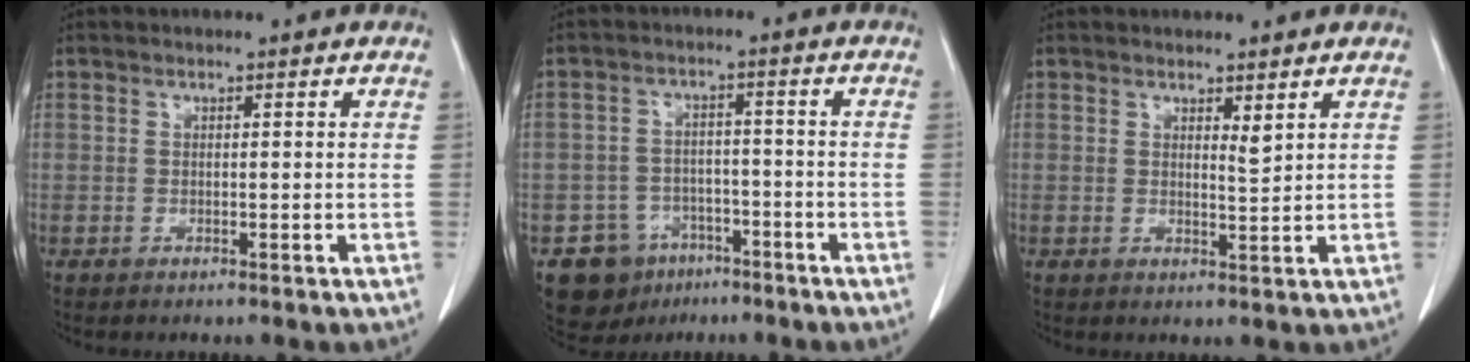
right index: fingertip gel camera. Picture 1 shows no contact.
{"total": 6.6, "force": [-3.9, 5.2, 1.3], "torque": [-0.022, 0.009, -0.053]}
{"total": 1.7, "force": [1.1, 0.2, 1.2], "torque": [-0.024, -0.010, 0.021]}